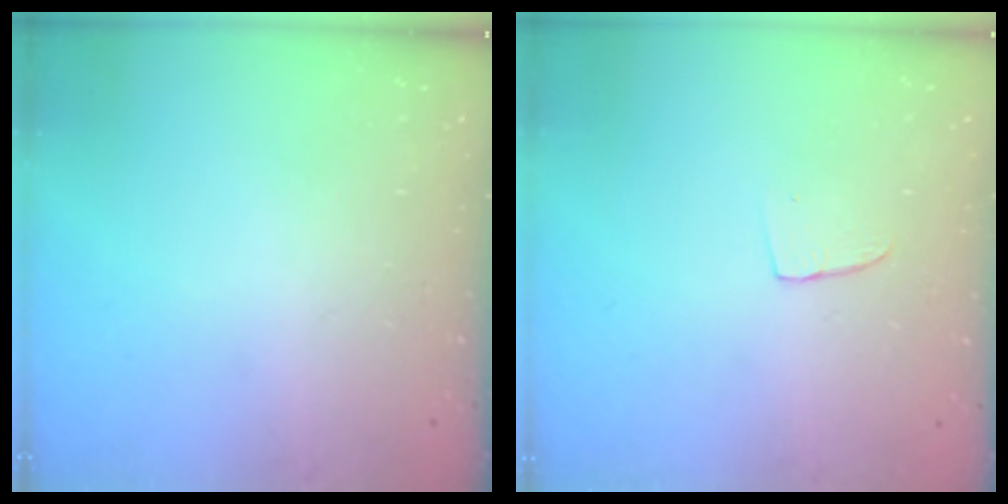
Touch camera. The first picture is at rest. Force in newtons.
{"total": 2.9, "press": 2.9, "slide": 0.2}